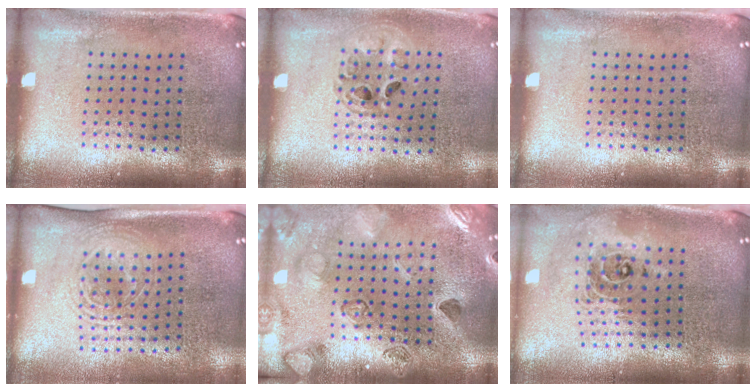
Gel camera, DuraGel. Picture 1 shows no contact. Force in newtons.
{"total": 1.3, "press": 1.2, "slide": 0.2}
{"total": 0.0}
{"total": 1.6, "press": 1.3, "slide": 0.9}
{"total": 2.3, "press": 2.3, "slide": 0.2}
{"total": 2.0, "press": 1.6, "slide": 1.3}